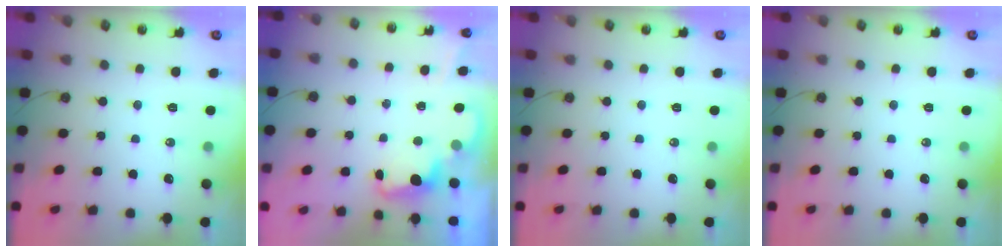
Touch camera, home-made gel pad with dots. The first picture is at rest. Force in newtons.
{"total": 2.4, "press": 2.3, "slide": 0.5}
{"total": 0.0}
{"total": 0.0}